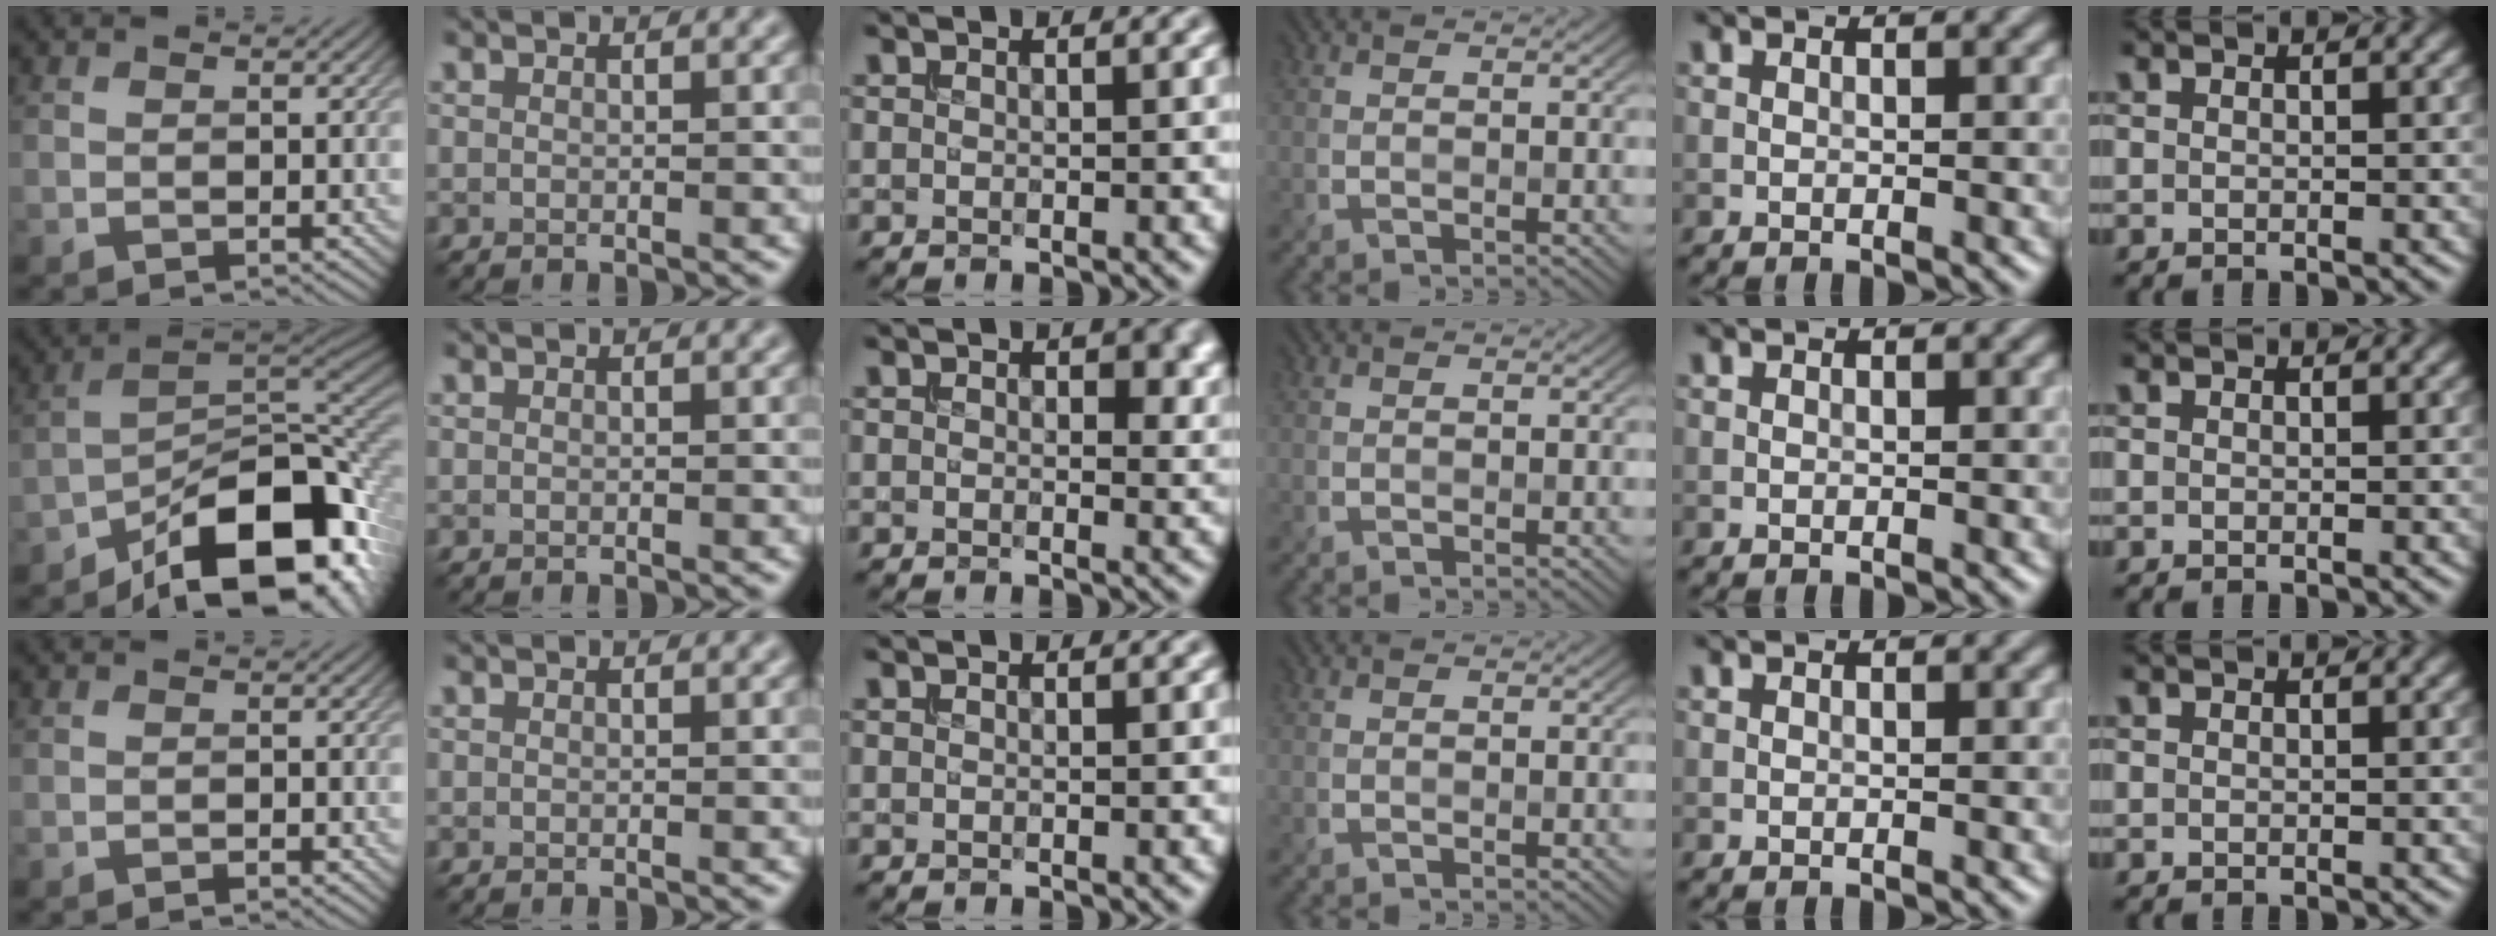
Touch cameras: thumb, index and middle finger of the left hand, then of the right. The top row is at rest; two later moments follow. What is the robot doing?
{"motion": "extract", "object": "bucket"}